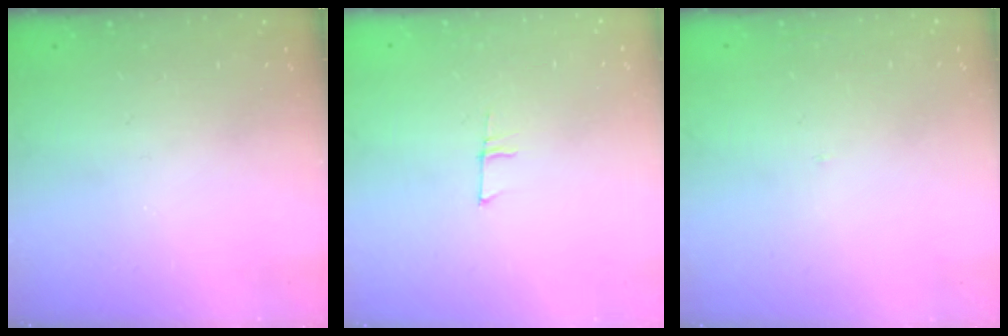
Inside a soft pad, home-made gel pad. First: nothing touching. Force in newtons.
{"total": 4.8, "press": 4.8, "slide": 0.3}
{"total": 1.7, "press": 1.6, "slide": 0.1}